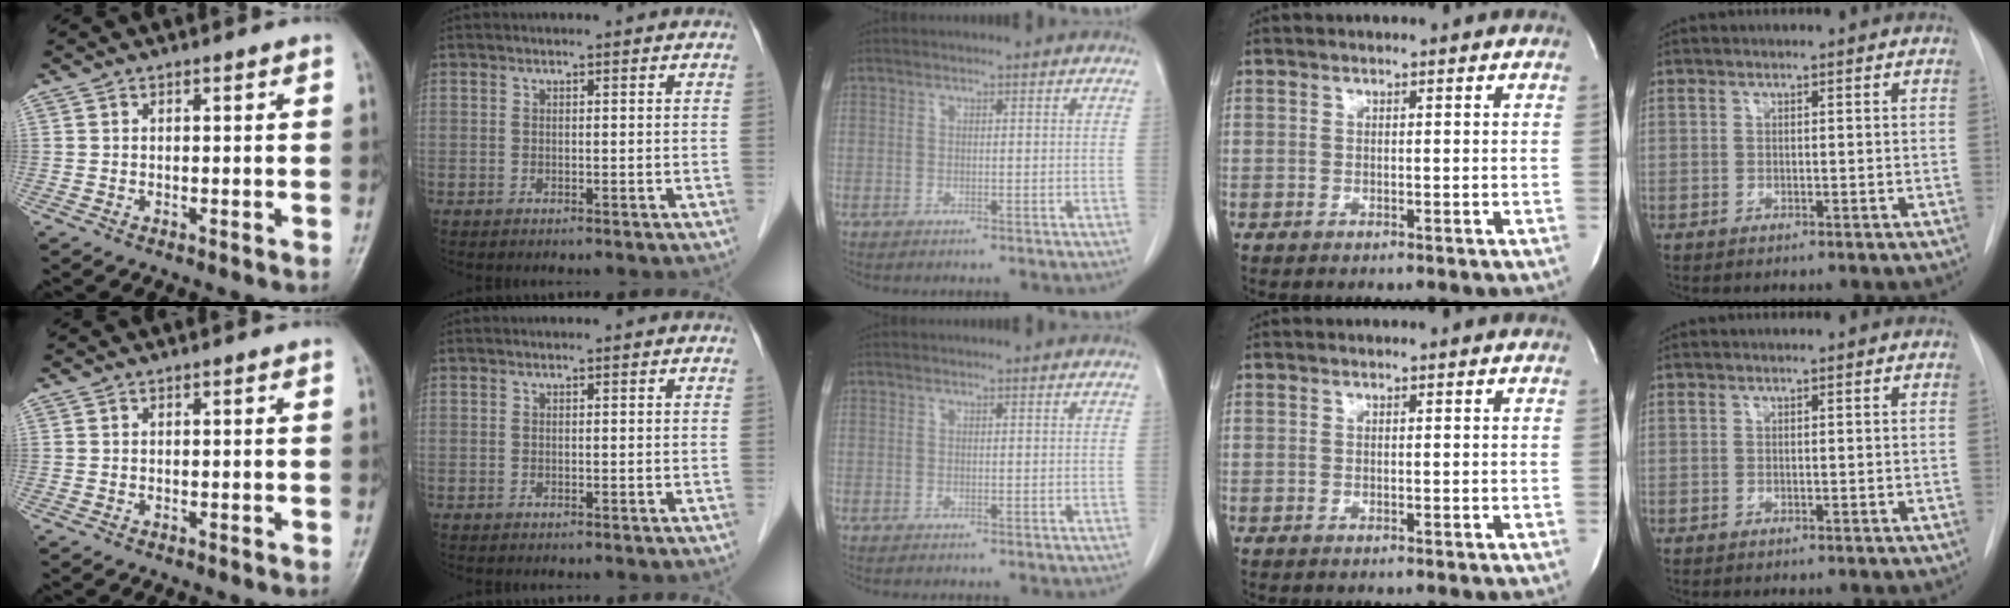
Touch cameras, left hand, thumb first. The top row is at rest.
{}